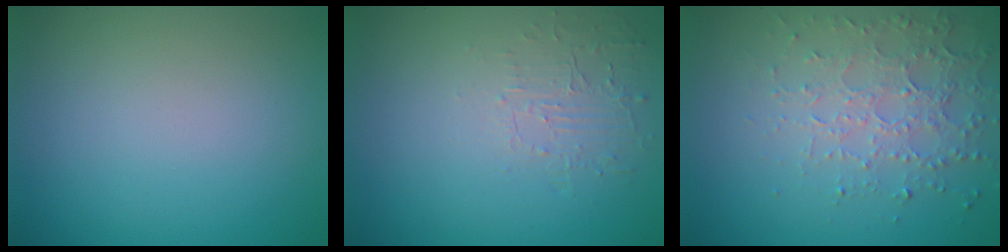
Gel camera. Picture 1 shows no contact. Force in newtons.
{"total": 1.6, "press": 0.3, "slide": 1.6}
{"total": 3.9, "press": 3.0, "slide": 2.5}